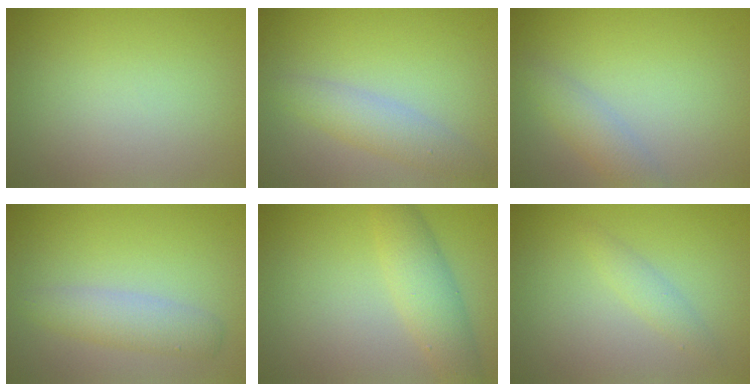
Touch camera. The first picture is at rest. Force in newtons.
{"total": 2.9, "press": 2.9, "slide": 0.1}
{"total": 2.3, "press": 2.3, "slide": 0.0}
{"total": 3.0, "press": 3.0, "slide": 0.1}
{"total": 3.8, "press": 3.8, "slide": 0.1}
{"total": 1.4, "press": 1.4, "slide": 0.1}